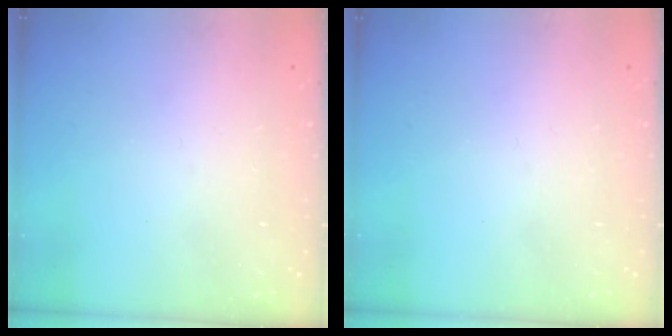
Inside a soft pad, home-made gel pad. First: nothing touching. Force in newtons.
{"total": 0.0}